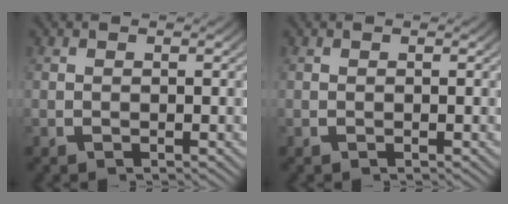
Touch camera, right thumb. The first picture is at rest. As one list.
[{"total": 0.0}]